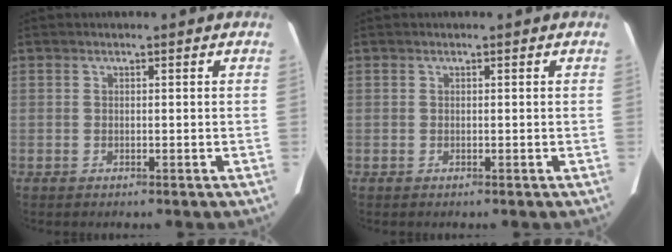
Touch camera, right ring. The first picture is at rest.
{"total": 0.0}